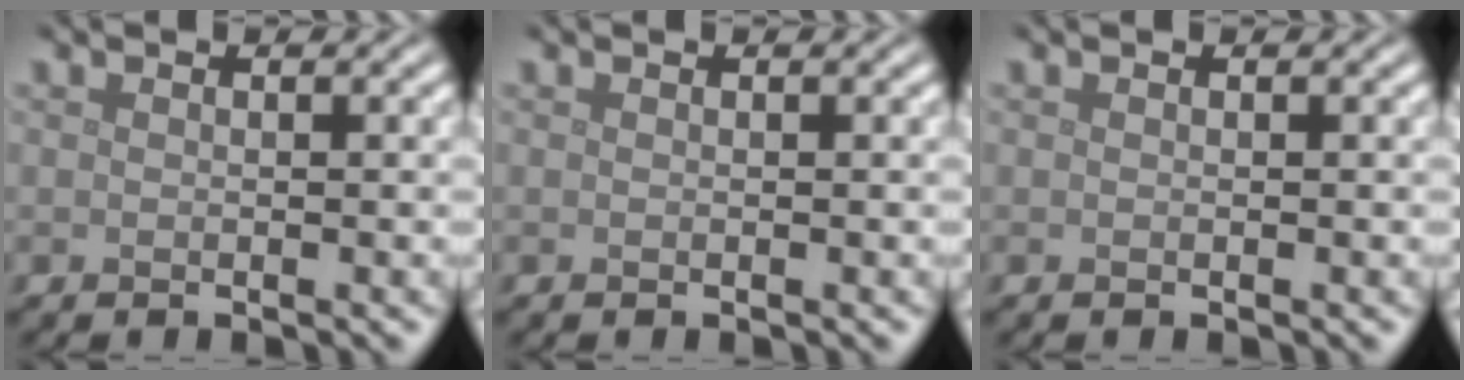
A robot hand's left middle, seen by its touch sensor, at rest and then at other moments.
{"total": 0.0}
{"total": 0.0}